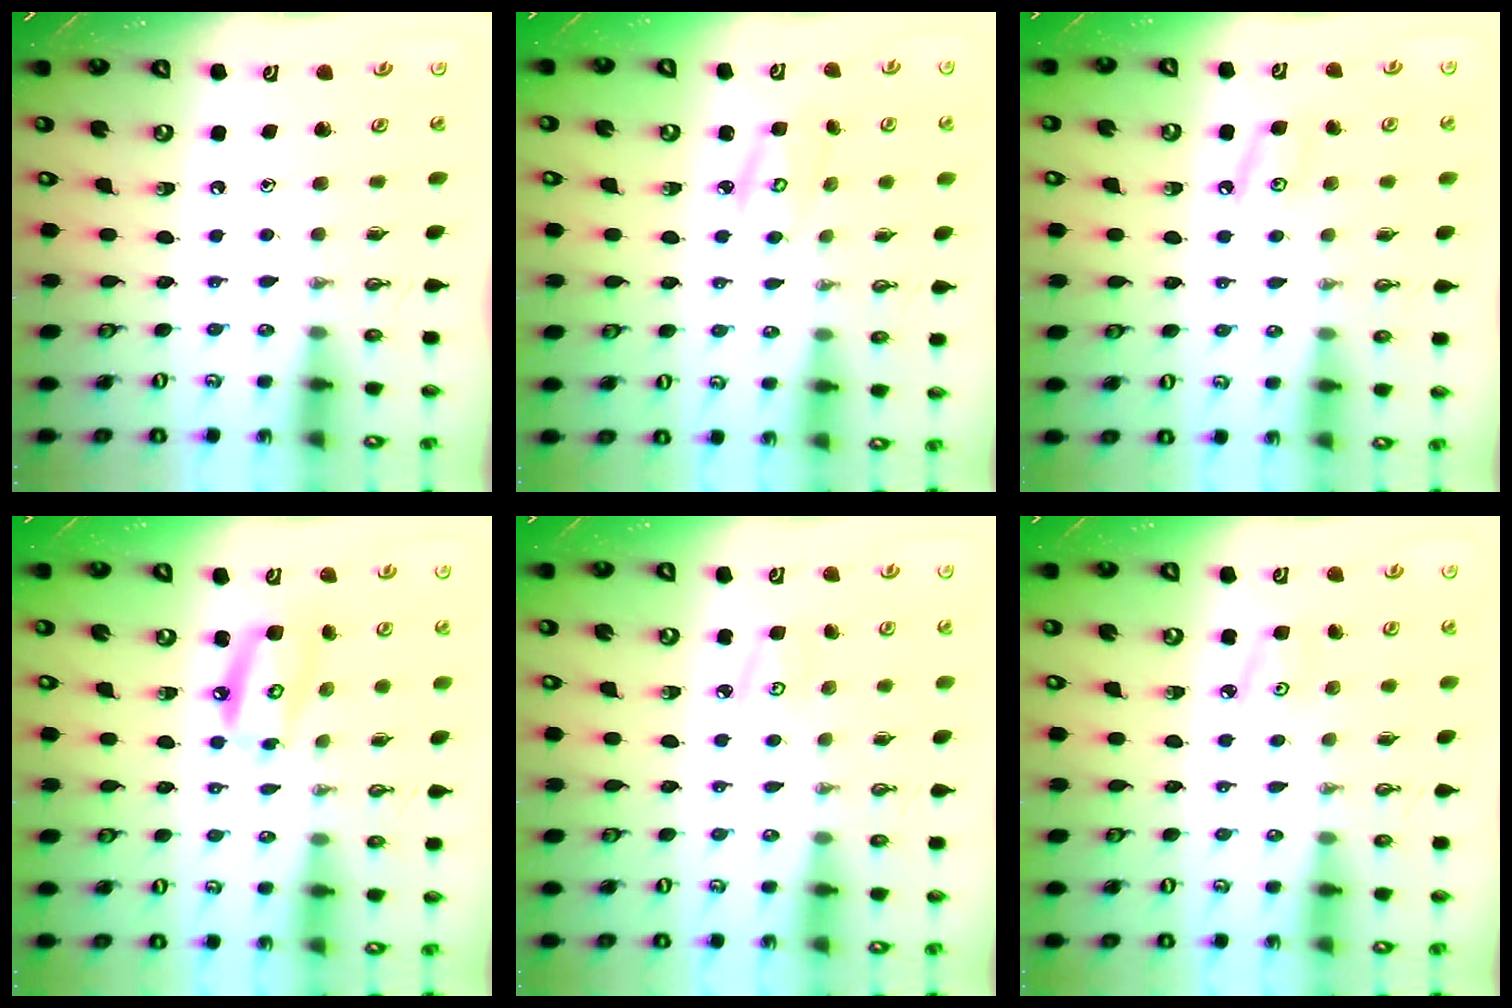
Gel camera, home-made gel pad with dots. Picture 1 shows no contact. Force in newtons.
{"total": 4.2, "press": 4.2, "slide": 0.2}
{"total": 6.3, "press": 6.3, "slide": 0.8}
{"total": 10.1, "press": 10.0, "slide": 1.3}
{"total": 4.0, "press": 4.0, "slide": 0.5}
{"total": 5.1, "press": 5.0, "slide": 0.6}